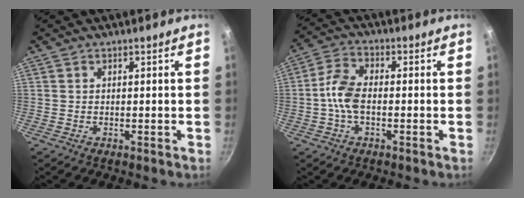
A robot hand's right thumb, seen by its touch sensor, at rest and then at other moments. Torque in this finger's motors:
{"motor_torque": [0.05, 0.04, 0.64, 0.24, 0.06]}